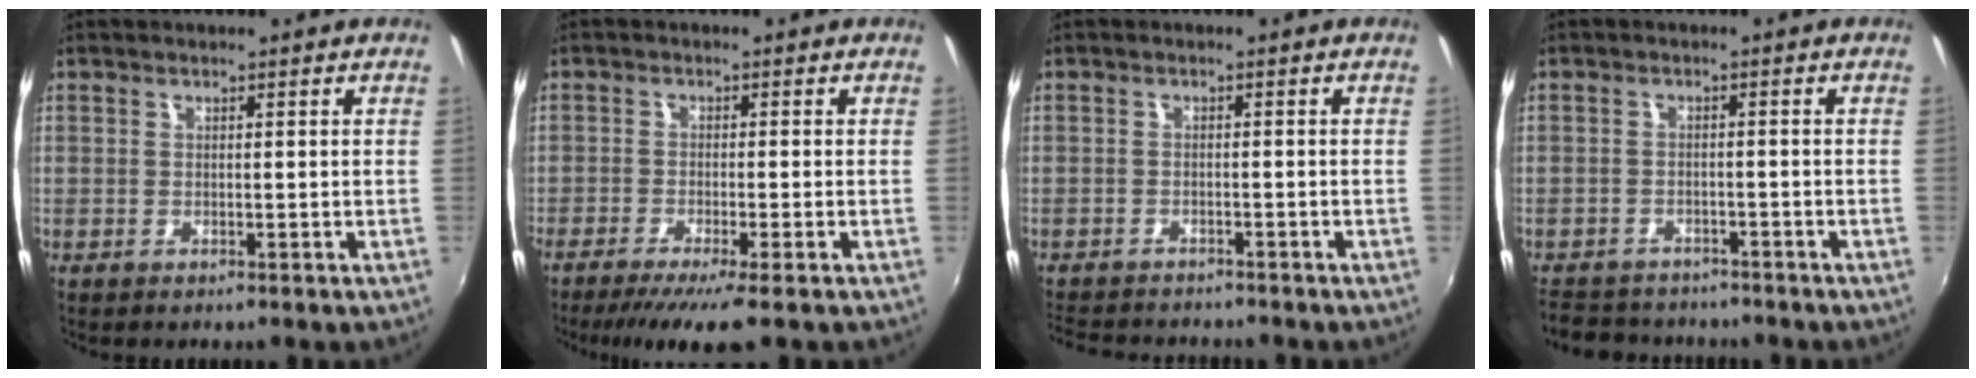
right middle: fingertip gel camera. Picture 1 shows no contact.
{"total": 7.0, "force": [-5.2, 0.1, 4.7], "torque": [-0.102, -0.027, -0.086]}
{"total": 7.8, "force": [-7.1, 2.0, 2.3], "torque": [-0.064, -0.014, -0.110]}
{"total": 8.2, "force": [-7.1, 3.7, 1.9], "torque": [-0.057, 0.004, -0.108]}